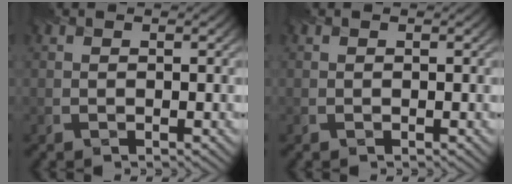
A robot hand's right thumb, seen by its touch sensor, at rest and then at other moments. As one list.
[{"total": 0.0}]